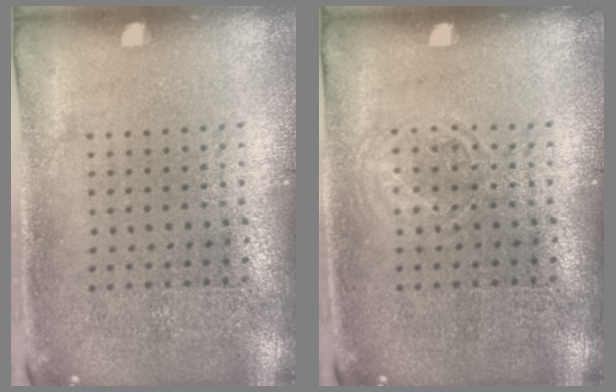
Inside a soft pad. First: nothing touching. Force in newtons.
{"total": 1.1, "press": 1.1, "slide": 0.2}